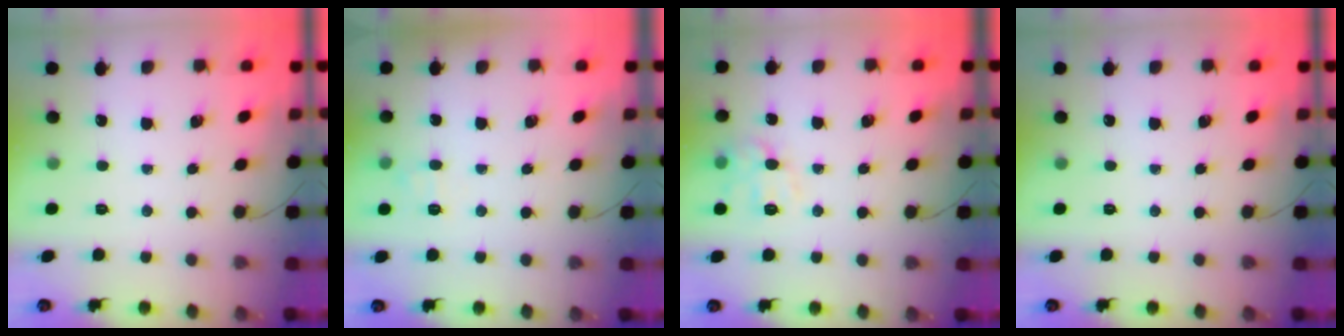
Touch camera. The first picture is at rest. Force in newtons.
{"total": 6.2, "press": 6.1, "slide": 1.5}
{"total": 10.1, "press": 10.1, "slide": 0.7}
{"total": 0.0}